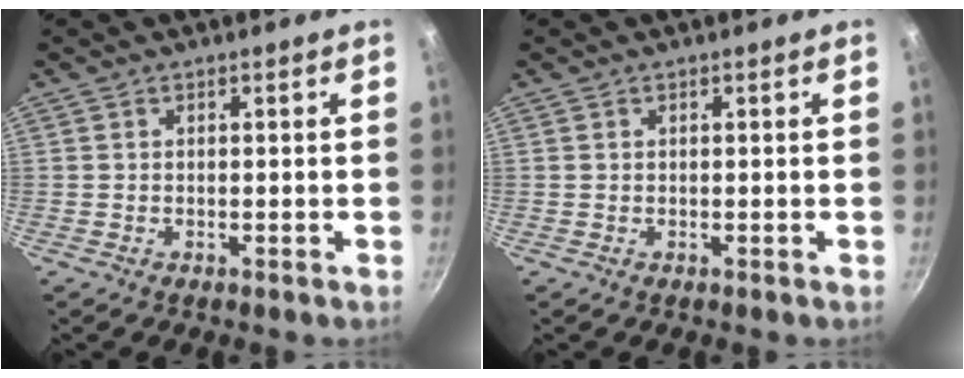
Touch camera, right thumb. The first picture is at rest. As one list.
[{"total": 0.0}]